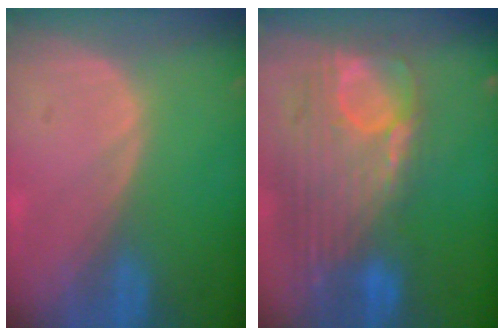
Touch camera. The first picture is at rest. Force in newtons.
{"total": 12.7, "press": 10.7, "slide": 6.7}